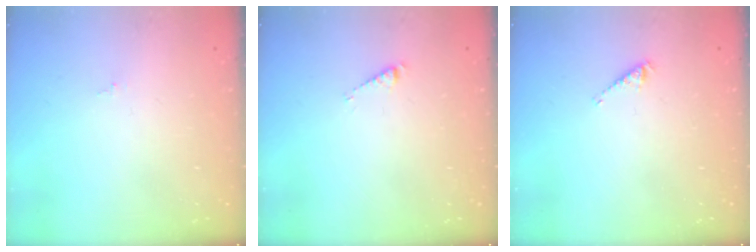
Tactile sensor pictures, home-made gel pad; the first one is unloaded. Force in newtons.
{"total": 2.7, "press": 2.7, "slide": 0.2}
{"total": 2.9, "press": 2.9, "slide": 0.6}